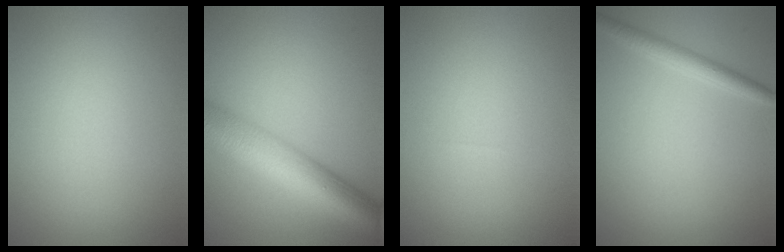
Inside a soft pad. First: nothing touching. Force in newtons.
{"total": 9.0, "press": 9.0, "slide": 0.3}
{"total": 0.0}
{"total": 2.0, "press": 2.0, "slide": 0.0}